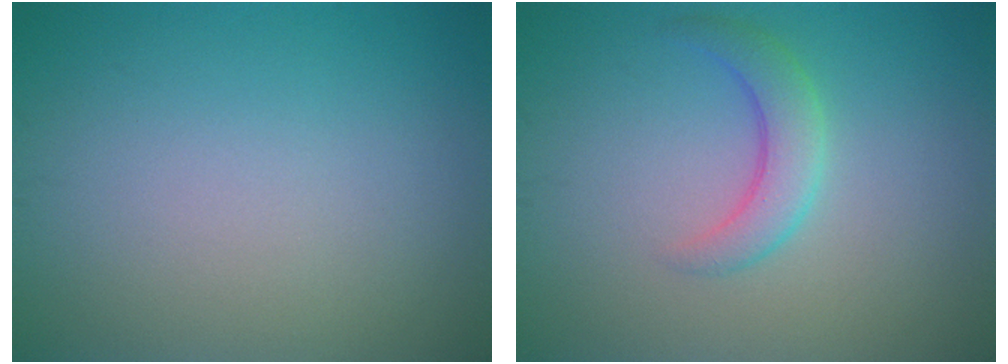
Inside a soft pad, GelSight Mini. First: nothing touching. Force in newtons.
{"total": 2.8, "press": 2.8, "slide": 0.1}